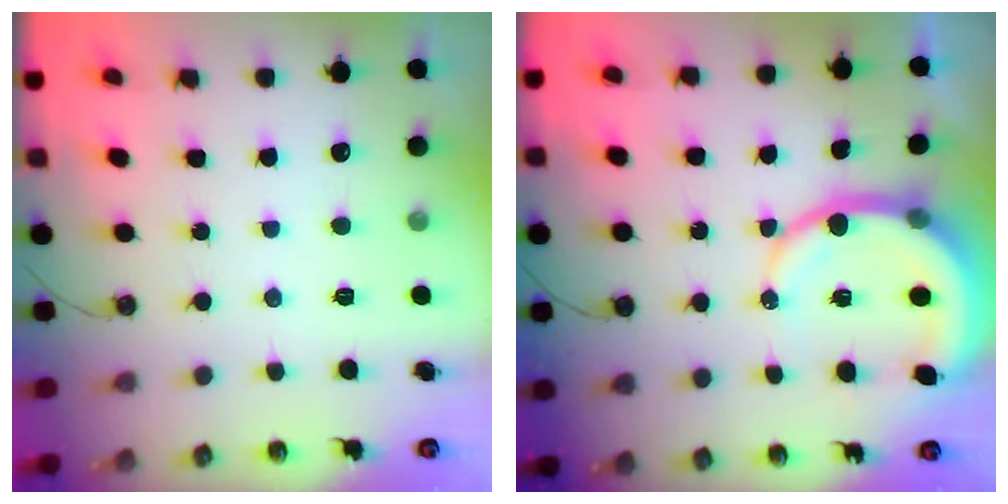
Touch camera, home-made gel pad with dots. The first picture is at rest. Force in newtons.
{"total": 10.6, "press": 10.5, "slide": 1.3}